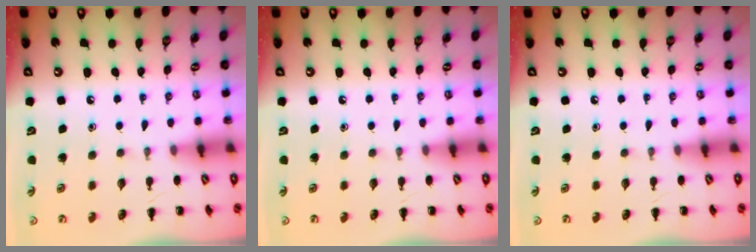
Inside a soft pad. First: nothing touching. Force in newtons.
{"total": 0.0}
{"total": 0.0}